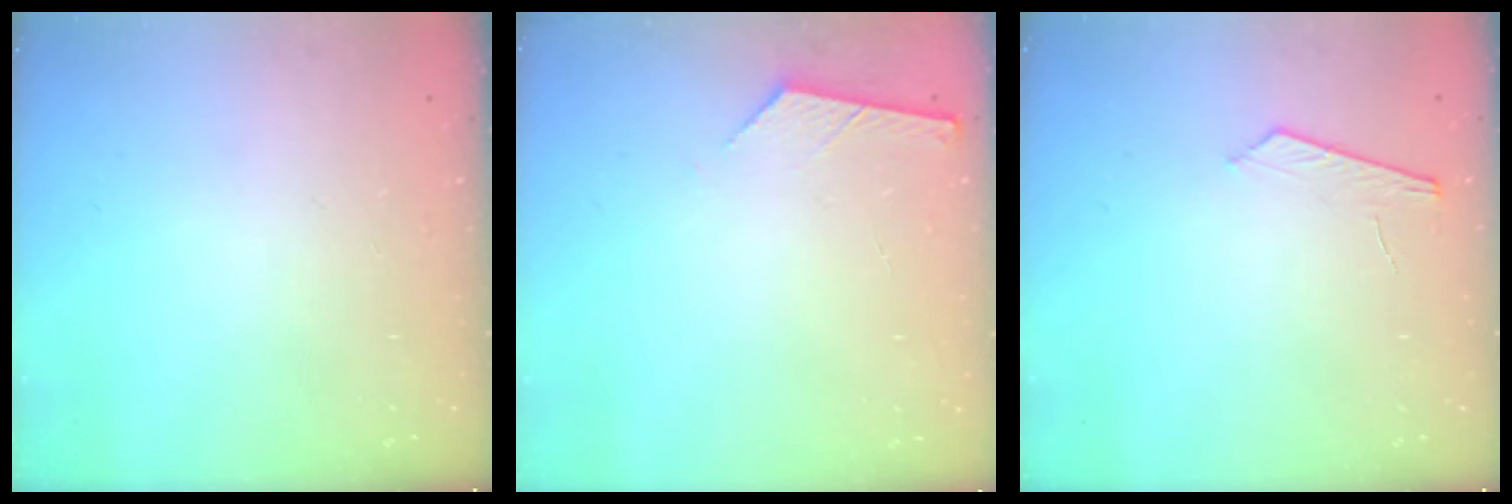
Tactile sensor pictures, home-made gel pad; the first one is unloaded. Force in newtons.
{"total": 4.0, "press": 4.0, "slide": 0.5}
{"total": 4.8, "press": 4.8, "slide": 0.5}